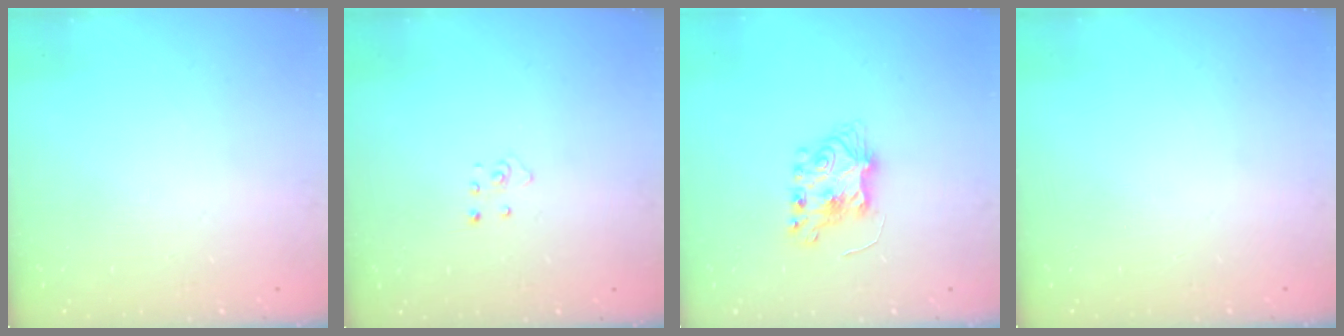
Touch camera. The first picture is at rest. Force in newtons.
{"total": 2.9, "press": 2.9, "slide": 0.2}
{"total": 6.9, "press": 6.9, "slide": 0.4}
{"total": 0.0}